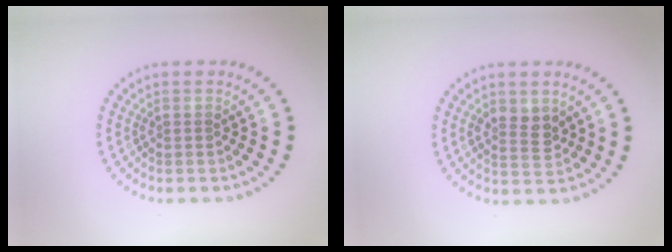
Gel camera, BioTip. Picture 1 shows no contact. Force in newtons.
{"total": 2.4, "press": 2.3, "slide": 0.6}